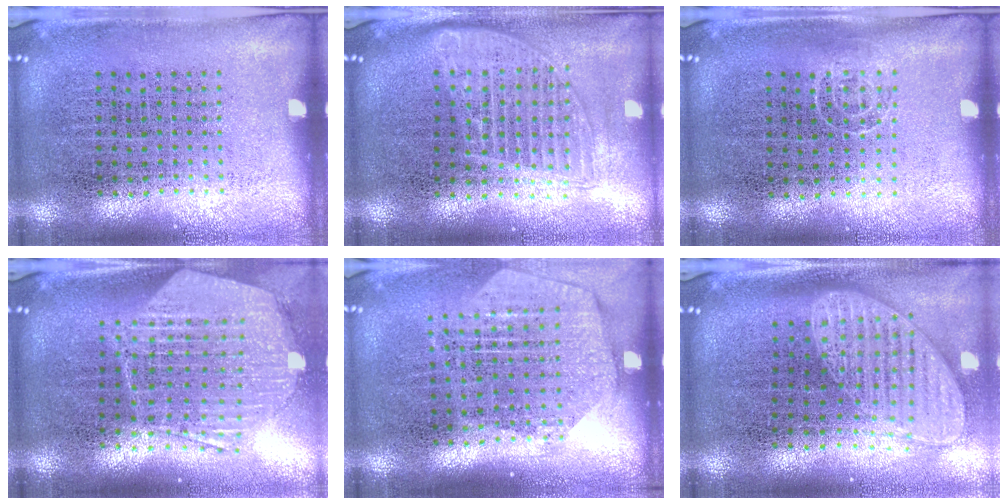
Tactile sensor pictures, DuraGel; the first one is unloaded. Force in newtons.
{"total": 1.6, "press": 1.4, "slide": 0.8}
{"total": 0.6, "press": 0.4, "slide": 0.4}
{"total": 1.9, "press": 1.8, "slide": 0.8}
{"total": 1.9, "press": 1.7, "slide": 0.9}
{"total": 2.0, "press": 1.6, "slide": 1.2}